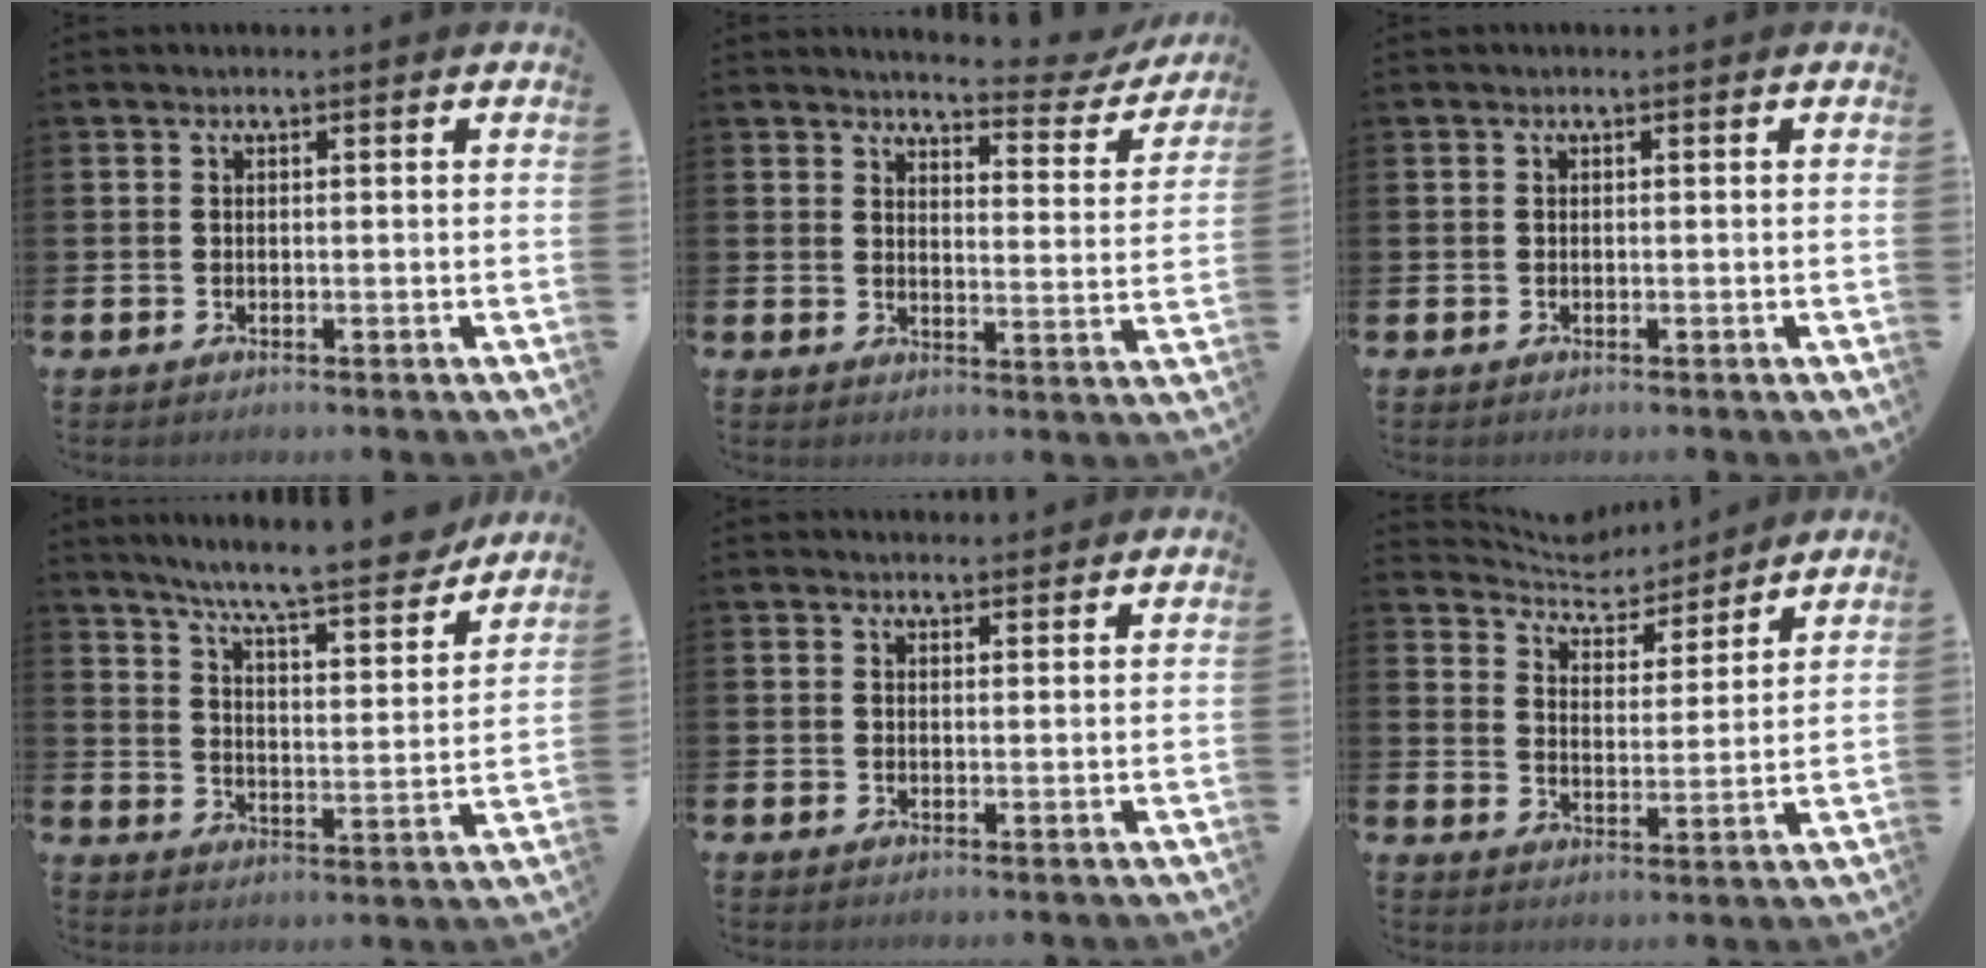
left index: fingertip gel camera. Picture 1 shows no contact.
{"total": 3.9, "force": [3.8, 0.7, 0.9], "torque": [-0.020, -0.033, 0.057]}
{"total": 0.0}
{"total": 9.5, "force": [8.7, 0.6, 3.9], "torque": [-0.092, -0.063, 0.145]}
{"total": 1.8, "force": [1.7, 0.5, 0.0], "torque": [0.010, -0.009, 0.029]}
{"total": 5.8, "force": [5.6, 1.4, 0.2], "torque": [-0.035, -0.044, 0.098]}